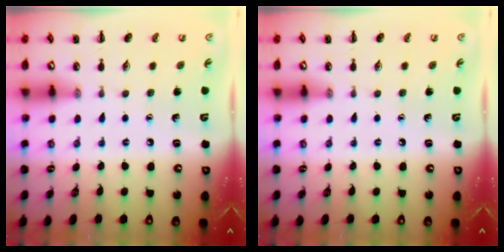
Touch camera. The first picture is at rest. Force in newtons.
{"total": 0.0}